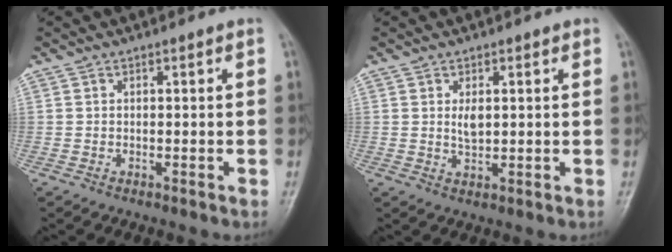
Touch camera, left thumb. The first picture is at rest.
{"total": 2.8, "force": [0.8, 1.6, 2.2], "torque": [-0.030, -0.008, 0.014]}